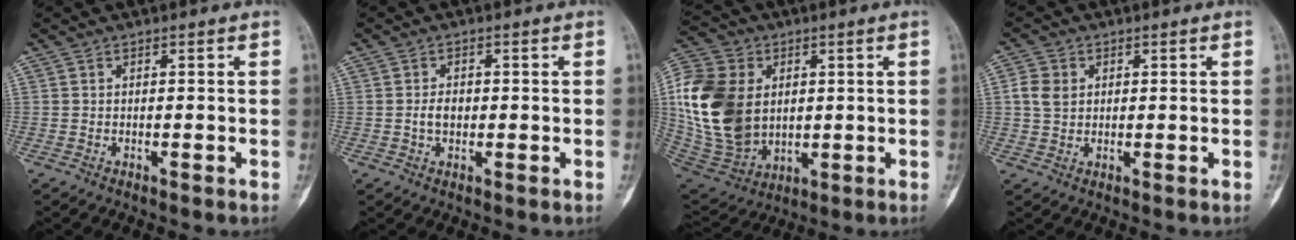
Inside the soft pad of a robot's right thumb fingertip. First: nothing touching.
{"total": 2.7, "force": [-0.2, 1.9, 1.9], "torque": [-0.030, 0.004, -0.004]}
{"total": 21.6, "force": [2.4, 15.9, 14.3], "torque": [-0.291, -0.012, 0.059]}
{"total": 4.5, "force": [1.0, 3.6, 2.5], "torque": [-0.038, 0.002, 0.019]}